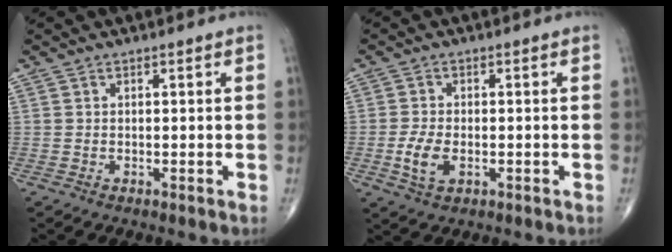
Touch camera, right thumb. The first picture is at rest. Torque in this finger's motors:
{"motor_torque": [0.17, -0.07, 0.55, -0.02, 0.13]}